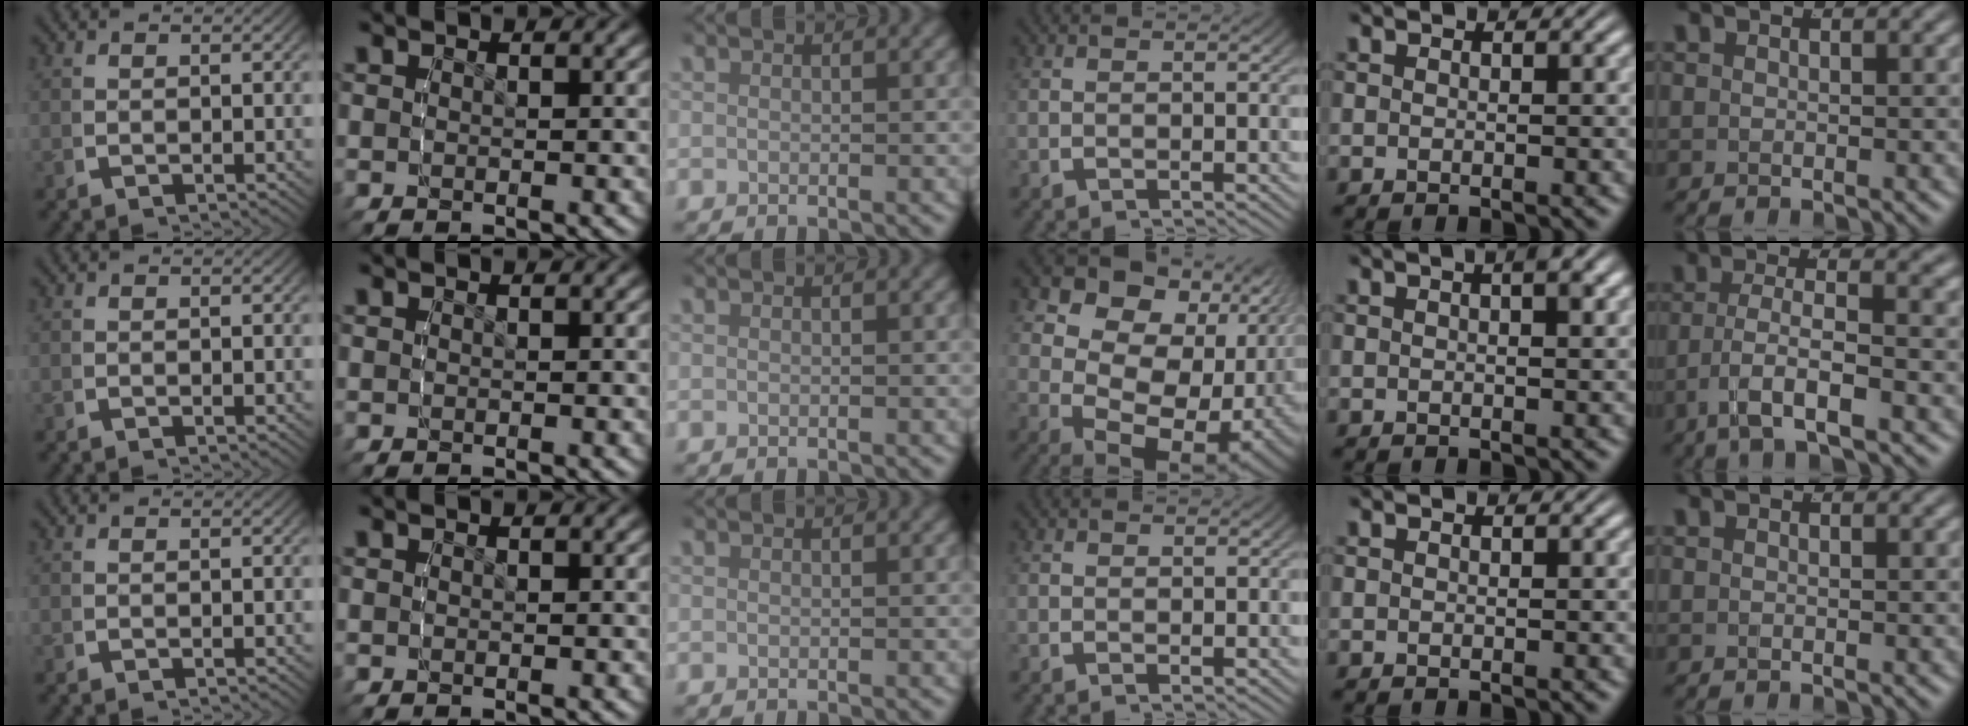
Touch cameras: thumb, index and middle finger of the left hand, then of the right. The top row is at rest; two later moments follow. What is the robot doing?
{"motion": "lift_and_place", "object": "sponge"}